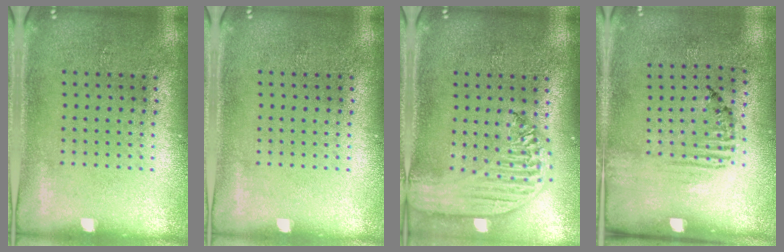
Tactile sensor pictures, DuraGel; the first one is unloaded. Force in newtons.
{"total": 0.0}
{"total": 2.6, "press": 2.1, "slide": 1.5}
{"total": 1.6, "press": 1.0, "slide": 1.3}